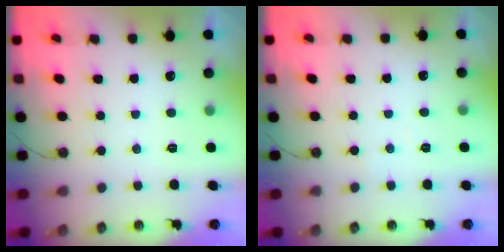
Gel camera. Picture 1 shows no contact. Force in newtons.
{"total": 3.6, "press": 3.6, "slide": 0.5}